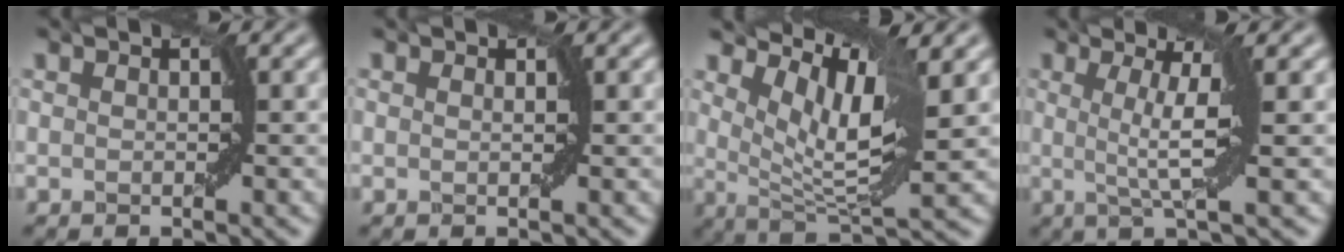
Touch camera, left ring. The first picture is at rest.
{"total": 0.6, "force": [0.4, 0.3, 0.3], "torque": [-0.003, 0.008, -0.007]}
{"total": 6.5, "force": [3.4, 1.6, 5.3], "torque": [-0.100, 0.006, 0.071]}
{"total": 4.1, "force": [0.0, 0.3, 4.1], "torque": [-0.078, 0.004, 0.008]}